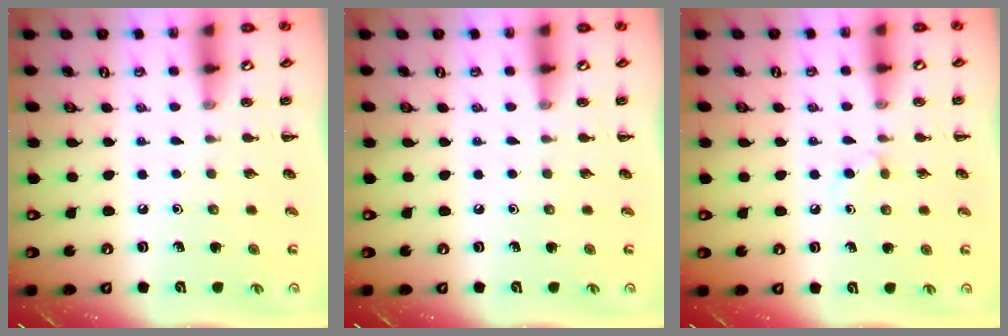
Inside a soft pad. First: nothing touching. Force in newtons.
{"total": 0.0}
{"total": 2.2, "press": 2.0, "slide": 1.0}